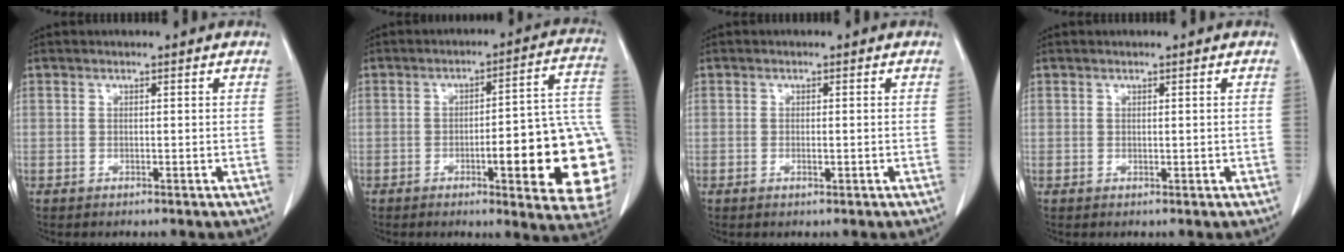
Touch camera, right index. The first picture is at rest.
{"total": 19.1, "force": [-4.5, 2.7, 18.4], "torque": [-0.140, 0.026, -0.045]}
{"total": 0.9, "force": [-0.3, 0.1, 0.8], "torque": [-0.015, 0.001, -0.004]}
{"total": 0.0}